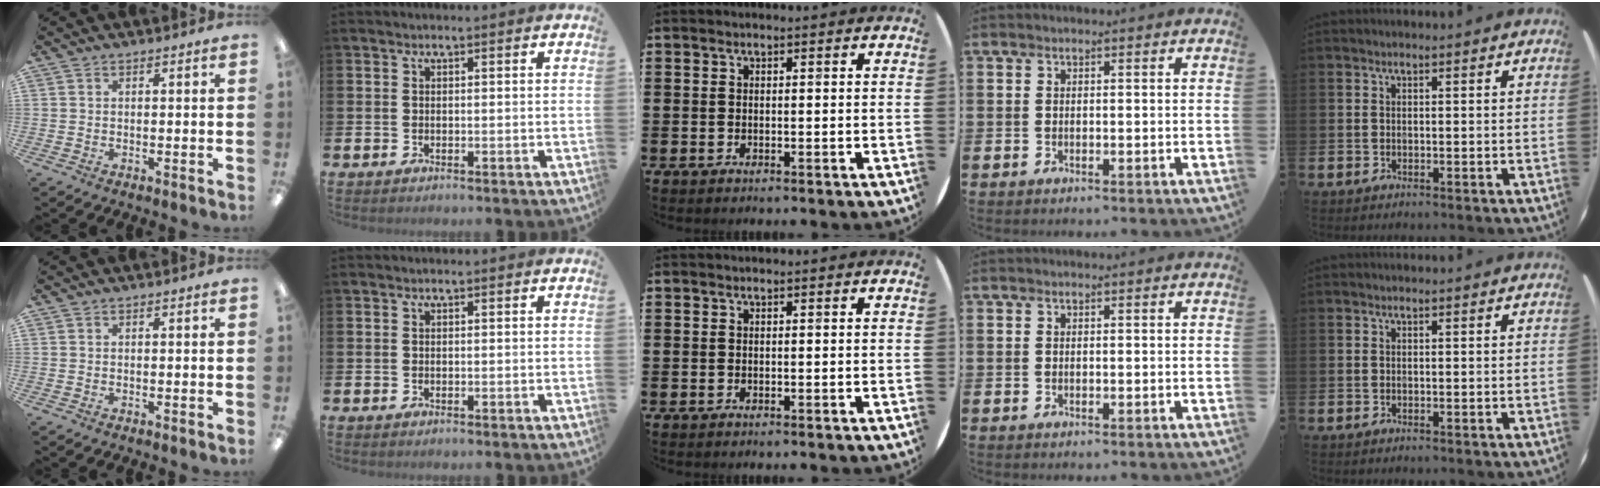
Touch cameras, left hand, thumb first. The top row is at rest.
{}